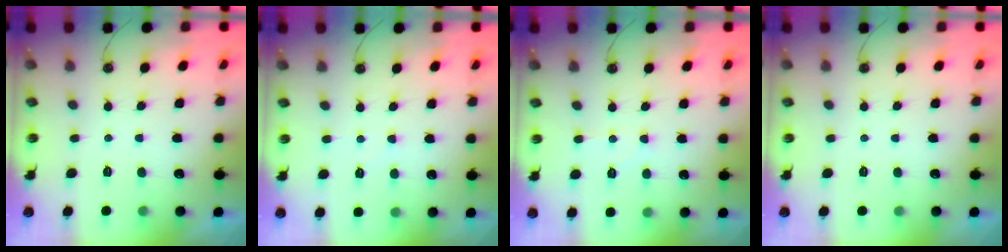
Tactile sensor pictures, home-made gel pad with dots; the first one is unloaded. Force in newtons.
{"total": 2.4, "press": 2.4, "slide": 0.5}
{"total": 6.0, "press": 6.0, "slide": 0.4}
{"total": 0.0}